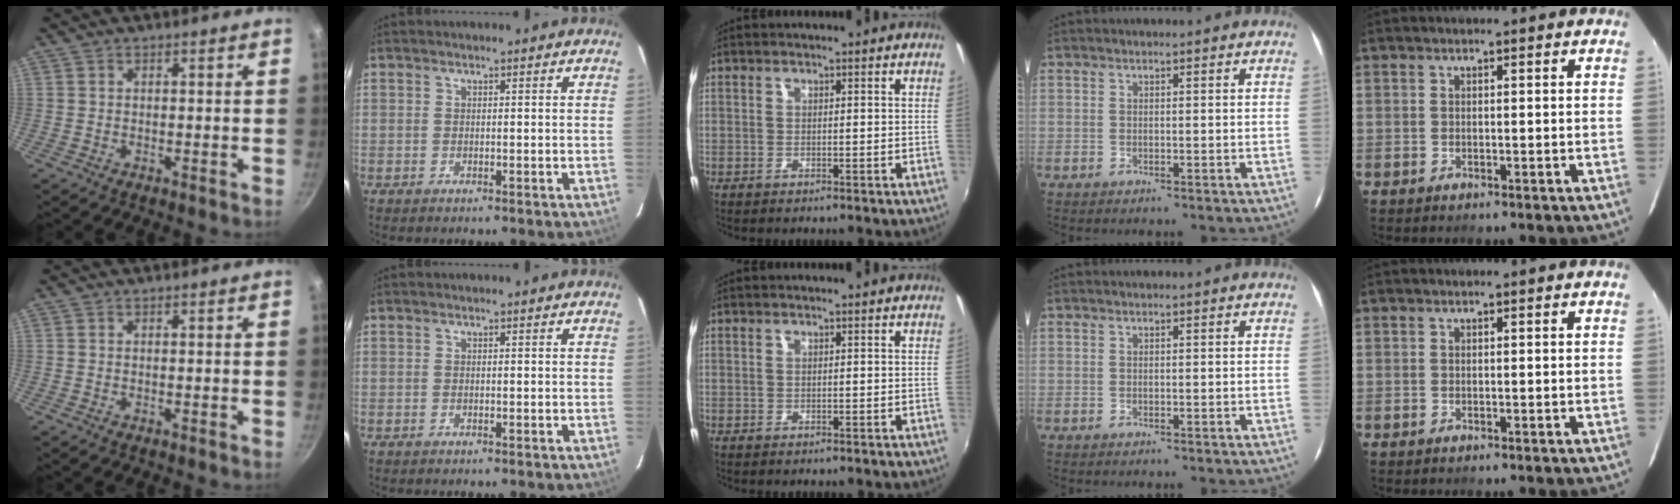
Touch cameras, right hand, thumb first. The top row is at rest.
{}